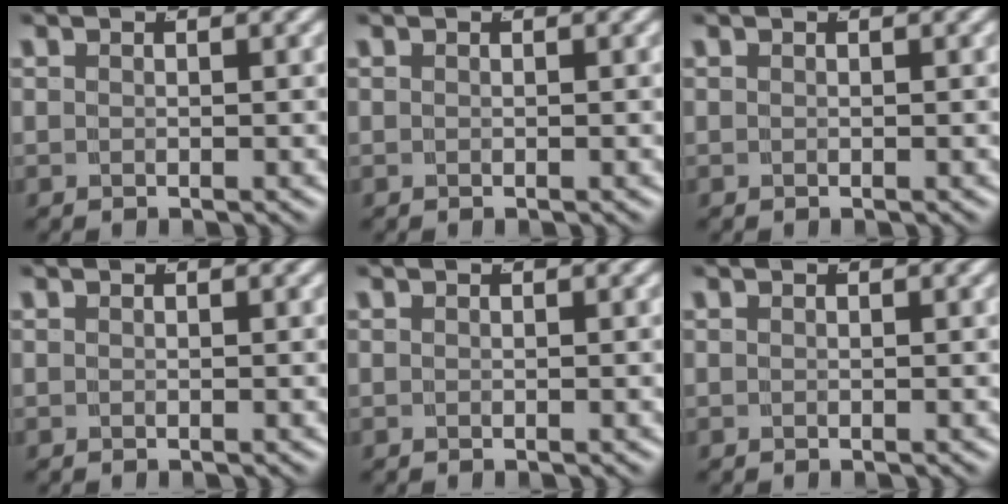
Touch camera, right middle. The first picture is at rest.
{"total": 0.0}
{"total": 0.0}
{"total": 0.0}
{"total": 0.0}
{"total": 0.0}